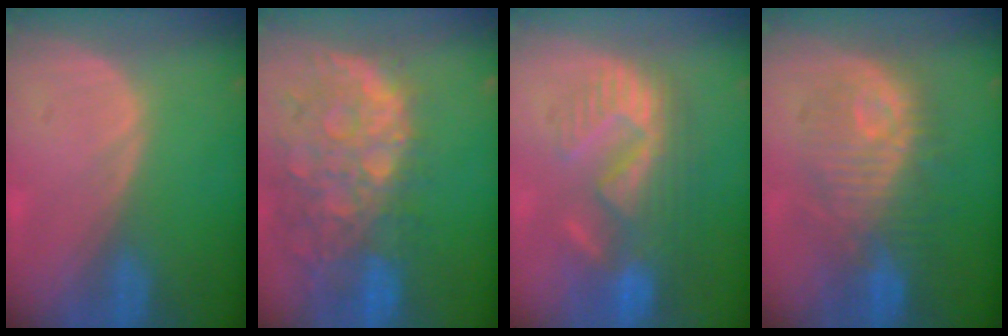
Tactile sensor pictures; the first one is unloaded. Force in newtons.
{"total": 13.6, "press": 11.1, "slide": 7.9}
{"total": 10.7, "press": 9.7, "slide": 4.4}
{"total": 10.0, "press": 10.0, "slide": 0.8}